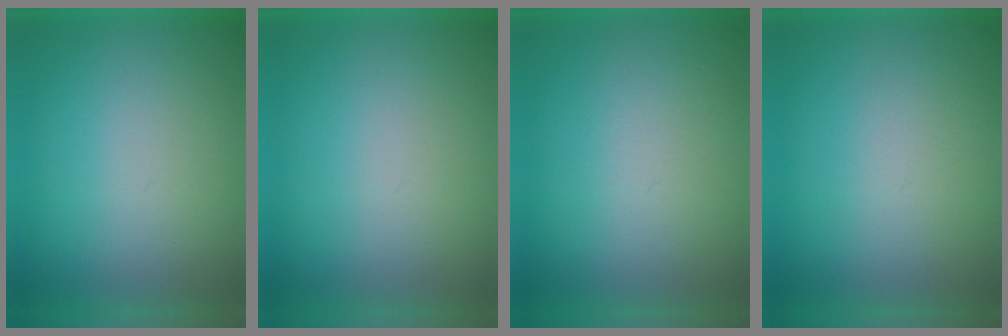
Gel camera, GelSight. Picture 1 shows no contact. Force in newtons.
{"total": 1.2}
{"total": 4.2}
{"total": 2.2}